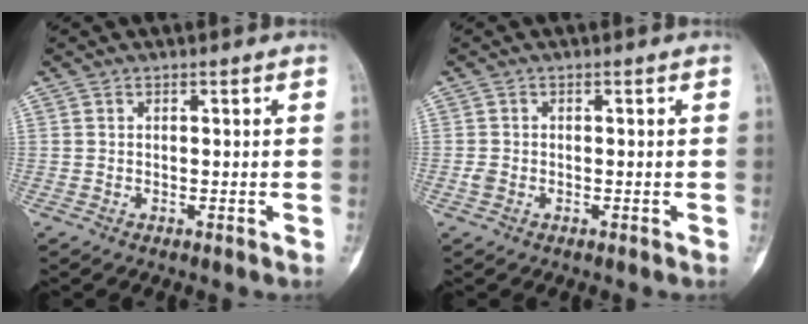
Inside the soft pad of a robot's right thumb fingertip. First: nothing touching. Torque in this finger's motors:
{"motor_torque": [0.25, -0.10, 0.37, -0.06, -0.01]}